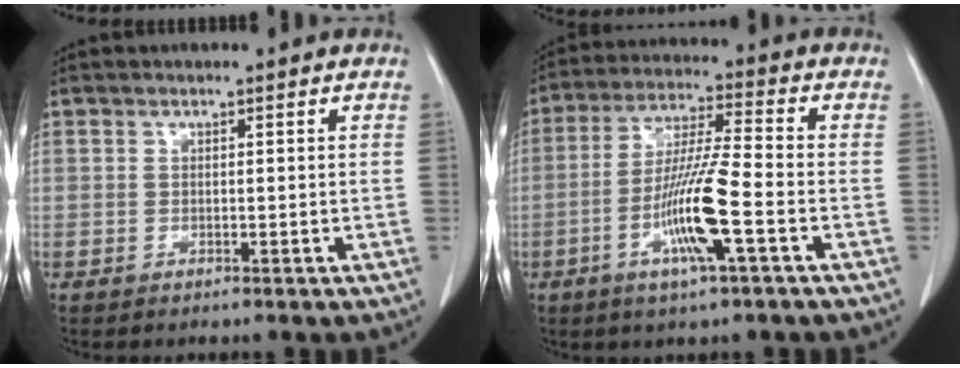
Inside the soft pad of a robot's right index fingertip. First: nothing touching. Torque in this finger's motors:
{"motor_torque": [1.43, -0.71, 0.37, 0.19]}